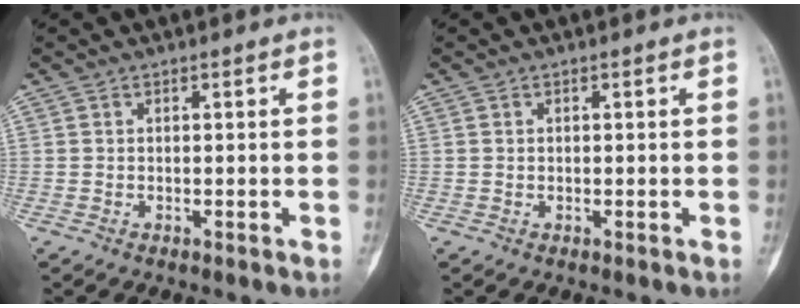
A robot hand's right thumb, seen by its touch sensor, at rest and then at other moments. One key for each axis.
{"total": 0.0}